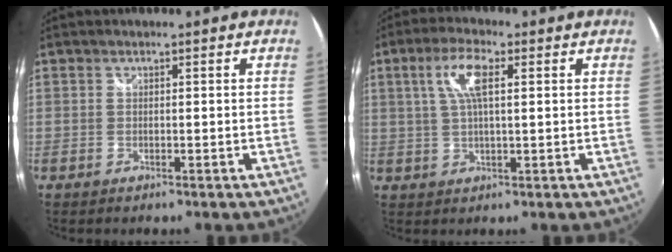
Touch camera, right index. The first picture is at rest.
{"total": 7.0, "force": [2.1, 2.1, 6.3], "torque": [-0.125, 0.010, 0.040]}